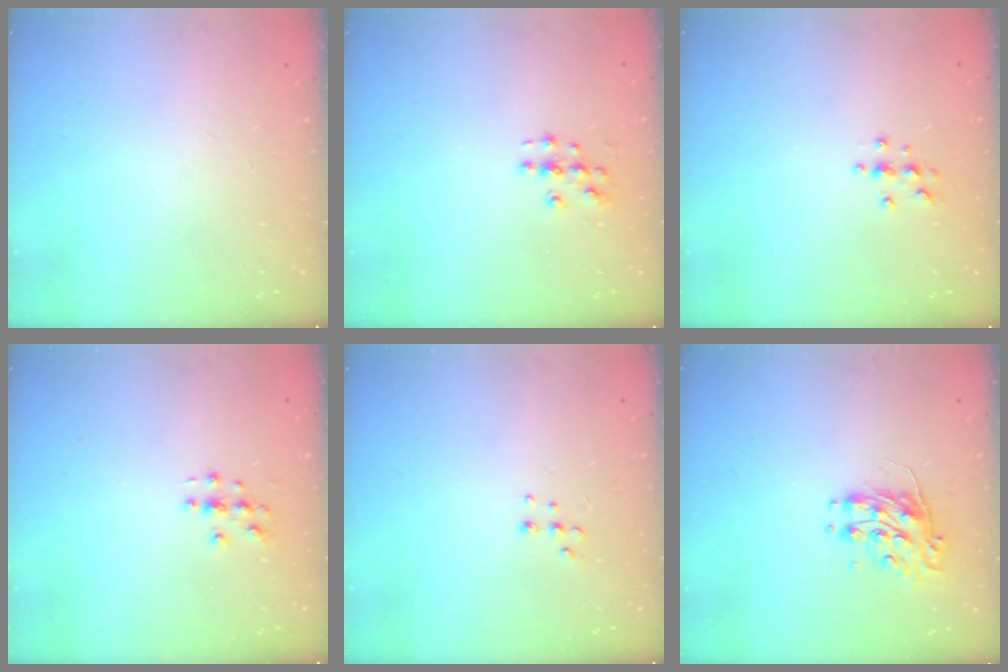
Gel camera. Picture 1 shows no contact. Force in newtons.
{"total": 3.7, "press": 3.7, "slide": 0.1}
{"total": 4.0, "press": 3.9, "slide": 0.5}
{"total": 2.8, "press": 2.8, "slide": 0.3}
{"total": 5.5, "press": 5.4, "slide": 1.0}
{"total": 8.7, "press": 8.7, "slide": 0.3}